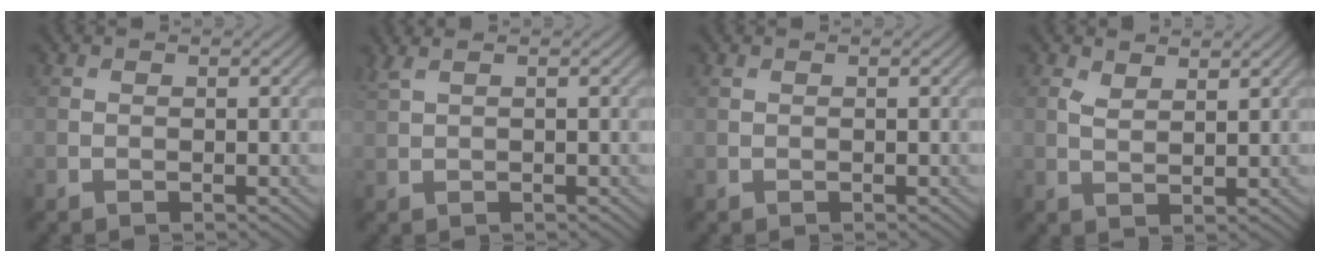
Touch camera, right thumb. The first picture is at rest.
{"total": 1.9, "force": [1.3, 0.4, 1.3], "torque": [-0.035, 0.008, 0.029]}
{"total": 0.0}
{"total": 2.4, "force": [1.5, 0.9, 1.5], "torque": [-0.038, -0.002, 0.033]}